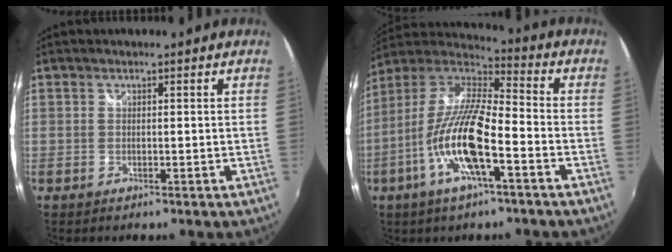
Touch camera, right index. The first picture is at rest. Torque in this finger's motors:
{"motor_torque": [2.14, 0.00, 1.05, 0.21]}